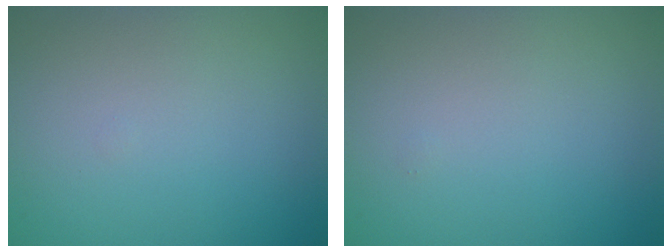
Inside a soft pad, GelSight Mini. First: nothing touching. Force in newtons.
{"total": 0.0}